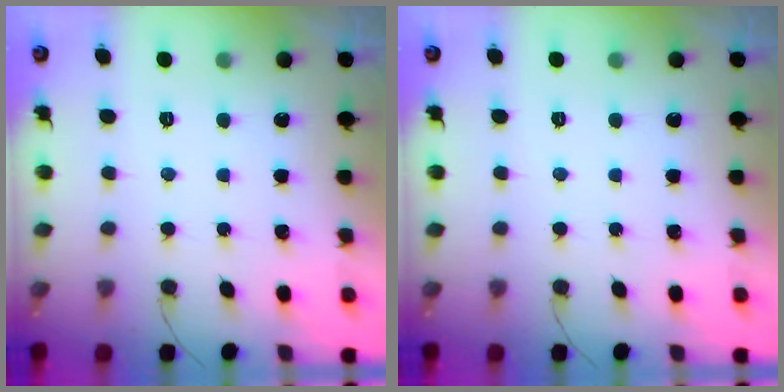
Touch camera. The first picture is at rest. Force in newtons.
{"total": 0.0}